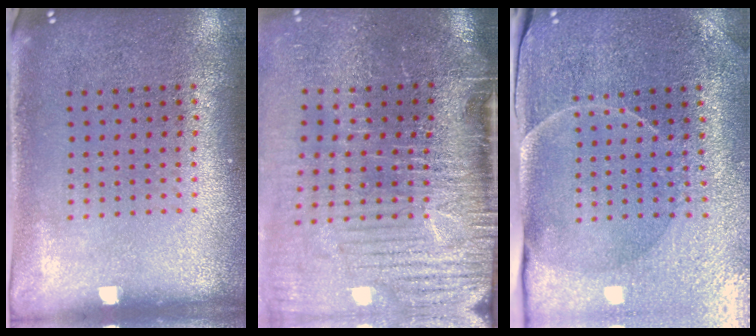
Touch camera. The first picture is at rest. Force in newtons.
{"total": 5.1, "press": 4.2, "slide": 2.9}
{"total": 3.5, "press": 3.5, "slide": 0.5}